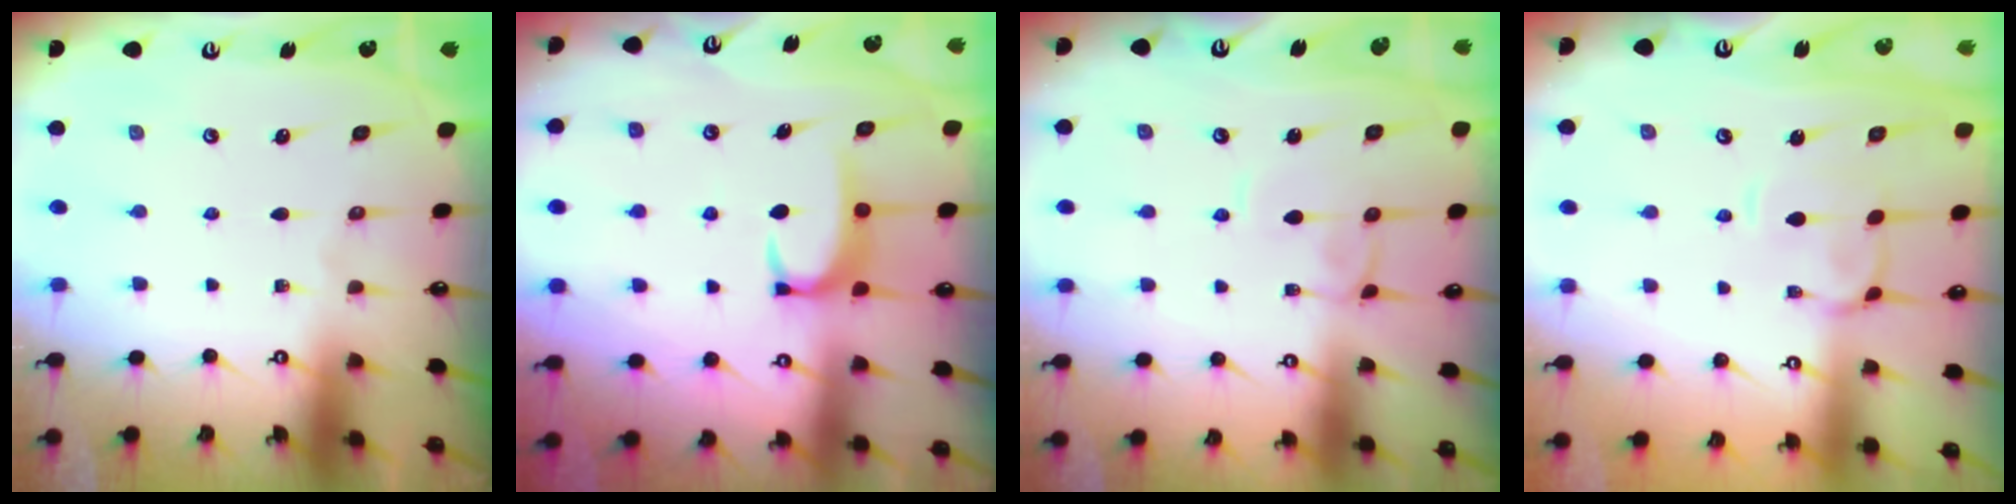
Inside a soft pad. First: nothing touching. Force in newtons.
{"total": 3.6, "press": 3.6, "slide": 0.4}
{"total": 0.8, "press": 0.7, "slide": 0.3}
{"total": 0.8, "press": 0.4, "slide": 0.7}